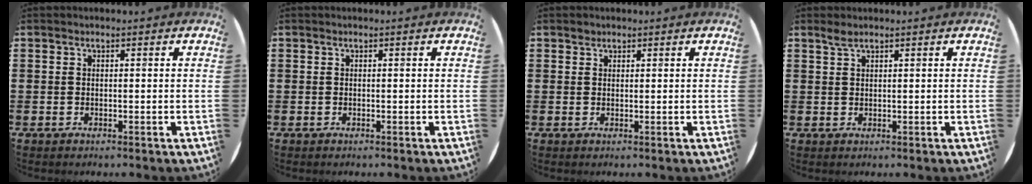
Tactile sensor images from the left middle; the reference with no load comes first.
{"total": 0.0}
{"total": 0.7, "force": [0.6, 0.3, -0.1], "torque": [0.001, 0.003, 0.012]}
{"total": 1.3, "force": [1.1, 0.1, 0.7], "torque": [-0.016, 0.002, 0.020]}